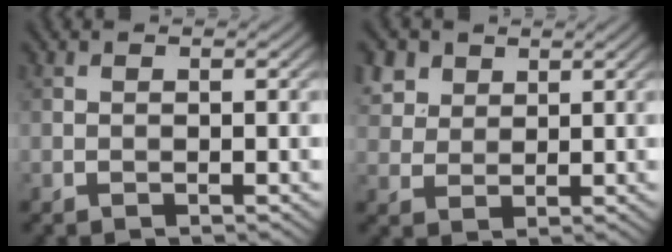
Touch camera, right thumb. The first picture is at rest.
{"total": 4.9, "force": [3.0, 3.3, 2.0], "torque": [-0.069, 0.000, 0.068]}